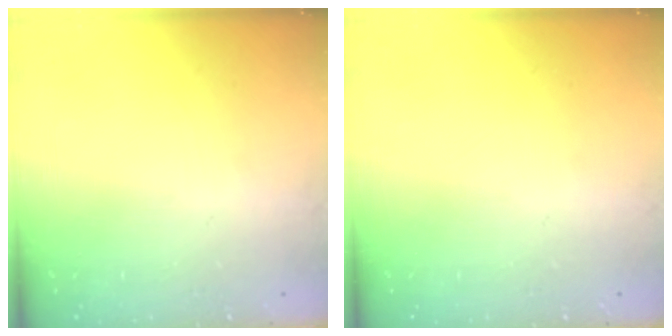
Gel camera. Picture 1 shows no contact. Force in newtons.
{"total": 0.0}